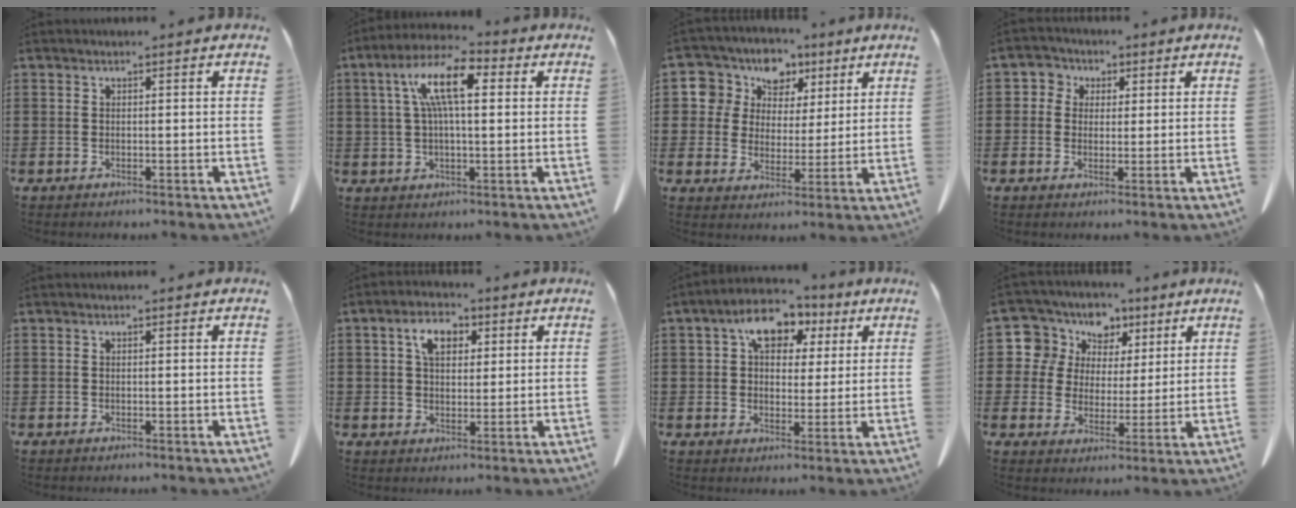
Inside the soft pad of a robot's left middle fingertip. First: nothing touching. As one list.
[{"total": 9.7, "force": [2.8, 3.0, 8.8], "torque": [-0.186, 0.011, 0.041]}, {"total": 8.0, "force": [4.4, 6.5, 1.0], "torque": [-0.071, -0.013, 0.080]}, {"total": 2.7, "force": [0.8, 2.6, 0.3], "torque": [-0.022, 0.010, 0.008]}, {"total": 0.0}, {"total": 5.5, "force": [2.2, 3.5, 3.7], "torque": [-0.069, 0.010, 0.033]}, {"total": 7.6, "force": [3.7, 5.1, 4.1], "torque": [-0.080, 0.005, 0.061]}, {"total": 8.6, "force": [4.3, 7.4, 1.1], "torque": [-0.083, -0.013, 0.077]}]